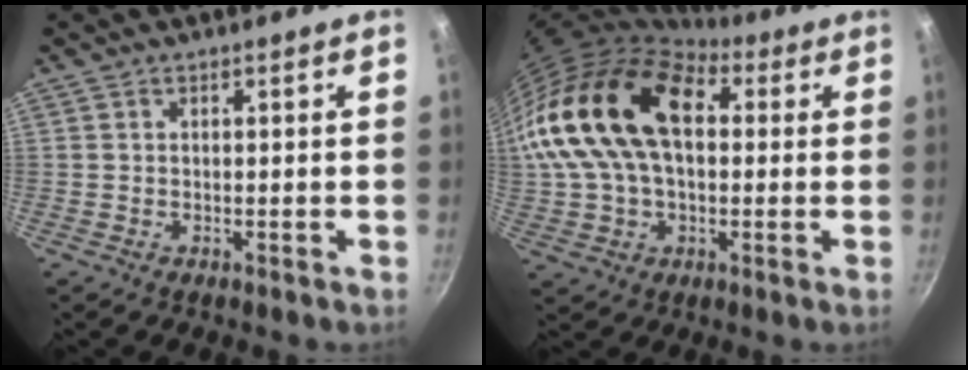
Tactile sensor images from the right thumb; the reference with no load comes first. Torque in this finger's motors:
{"motor_torque": [1.09, 2.67, 2.63, -0.14, 0.85]}